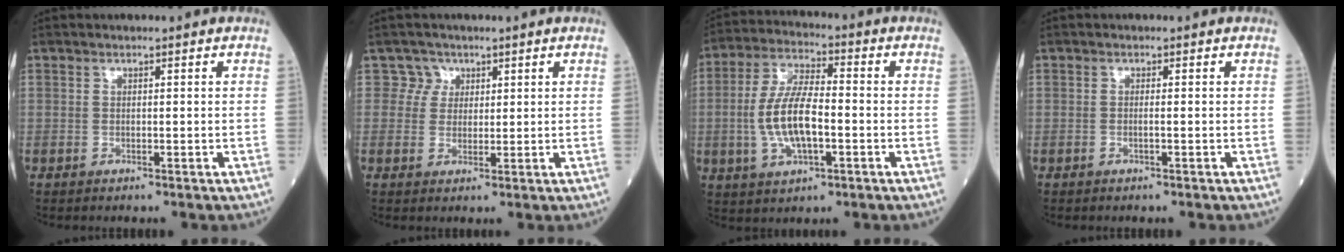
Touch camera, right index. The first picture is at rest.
{"total": 2.8, "force": [1.4, 2.3, -0.6], "torque": [0.021, 0.003, 0.020]}
{"total": 10.6, "force": [-1.6, 3.7, 9.8], "torque": [-0.207, 0.003, -0.029]}
{"total": 0.6, "force": [-0.1, -0.1, 0.5], "torque": [-0.012, 0.001, -0.001]}